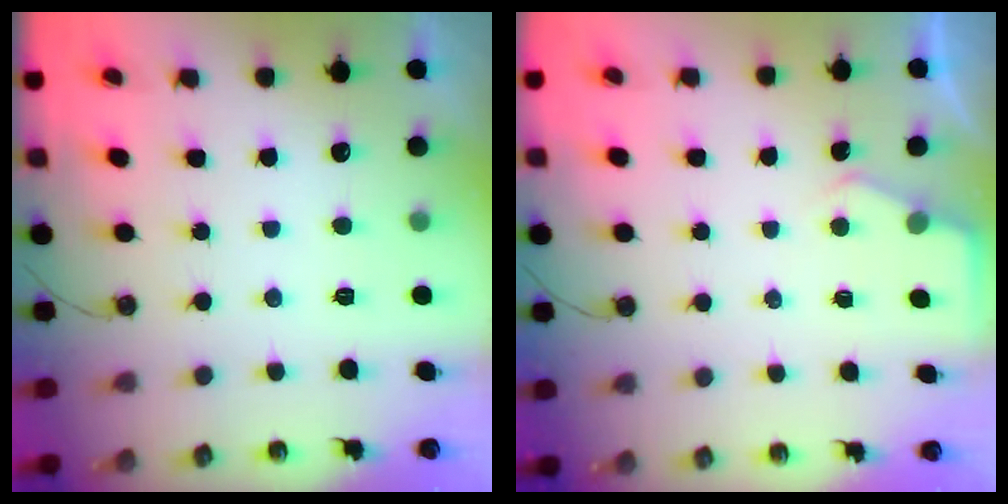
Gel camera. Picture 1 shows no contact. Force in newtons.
{"total": 3.7, "press": 3.7, "slide": 0.5}